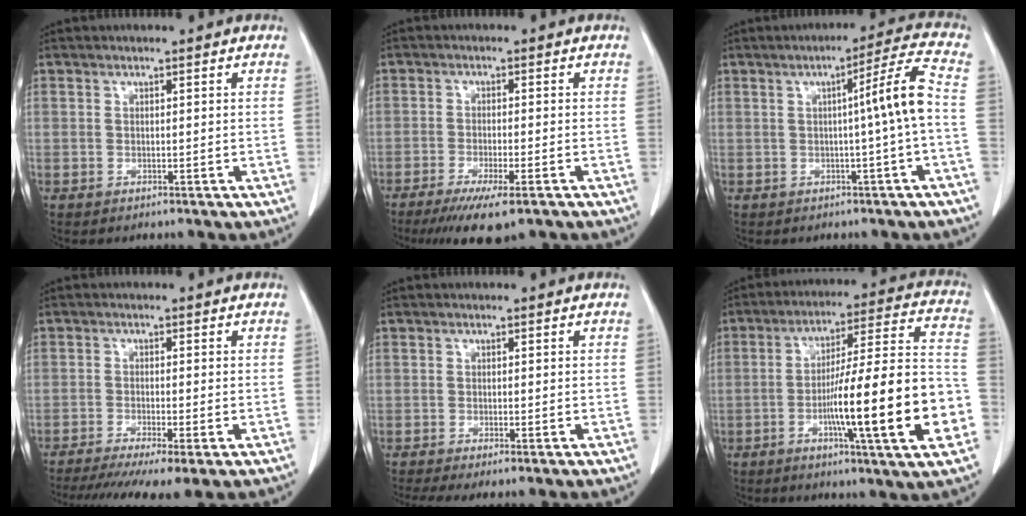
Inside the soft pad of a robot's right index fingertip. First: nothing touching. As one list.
[{"total": 8.3, "force": [-5.7, 1.0, 5.9], "torque": [-0.092, -0.019, -0.086]}, {"total": 6.7, "force": [-0.5, -1.4, 6.6], "torque": [-0.093, 0.013, -0.007]}, {"total": 10.5, "force": [-7.4, 1.2, 7.3], "torque": [-0.119, -0.016, -0.118]}, {"total": 3.9, "force": [-2.6, 0.8, 2.9], "torque": [-0.053, -0.011, -0.045]}, {"total": 20.6, "force": [-5.7, 0.8, 19.8], "torque": [-0.270, 0.008, -0.084]}]